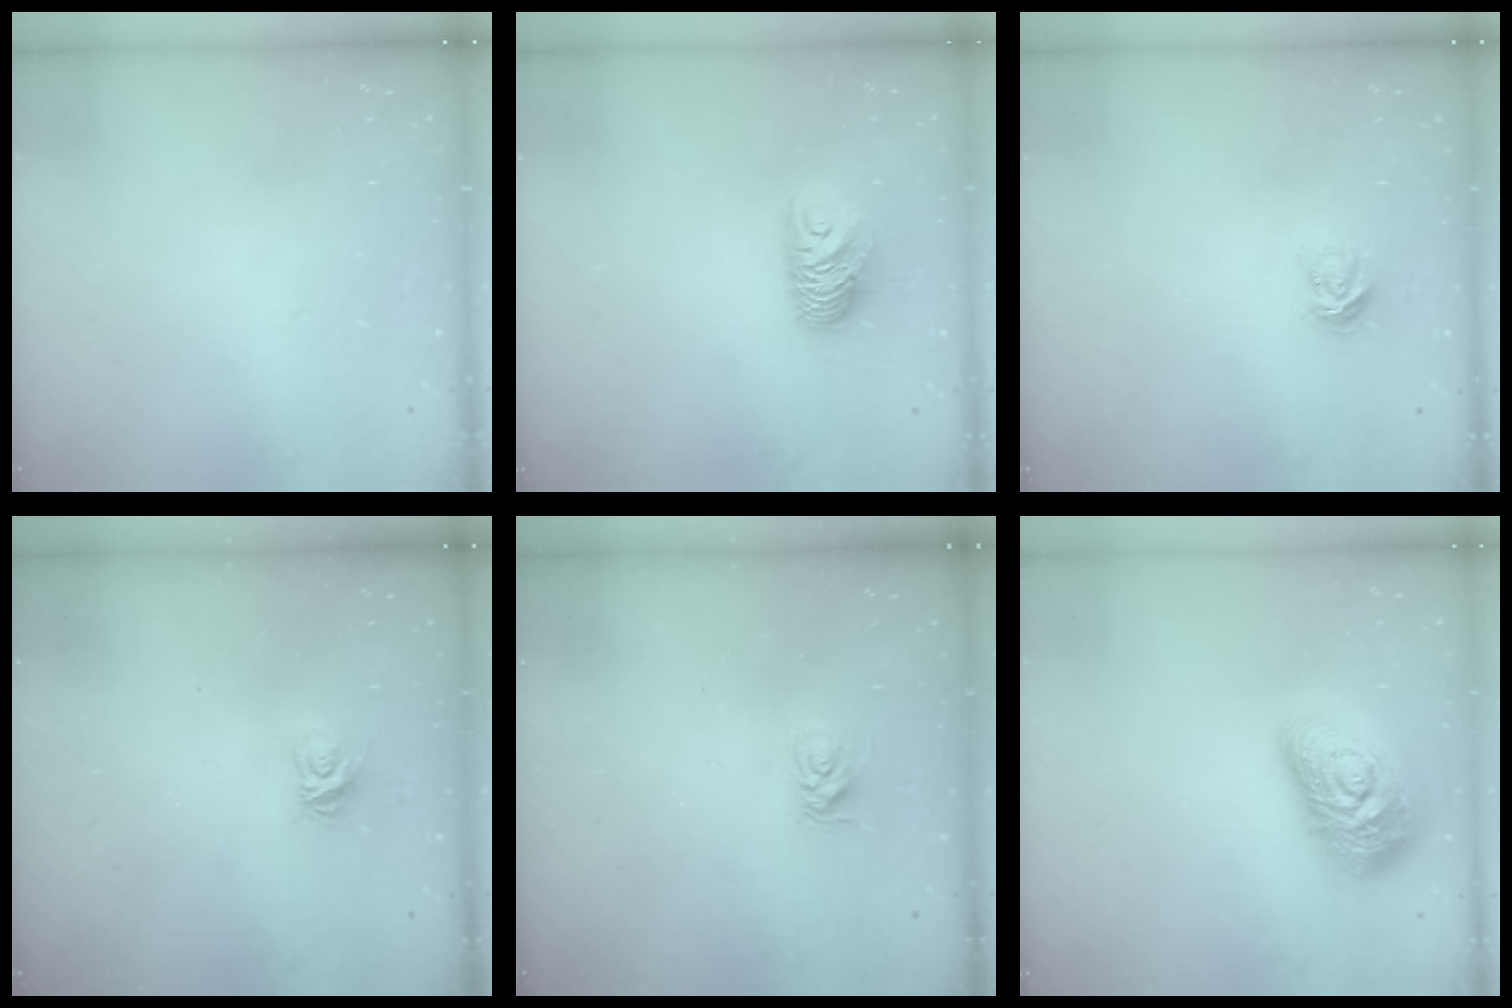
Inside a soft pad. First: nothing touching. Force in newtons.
{"total": 8.5, "press": 8.5, "slide": 0.3}
{"total": 3.4, "press": 3.3, "slide": 0.4}
{"total": 4.0, "press": 4.0, "slide": 0.4}
{"total": 3.4, "press": 3.4, "slide": 0.5}
{"total": 18.8, "press": 18.7, "slide": 1.1}